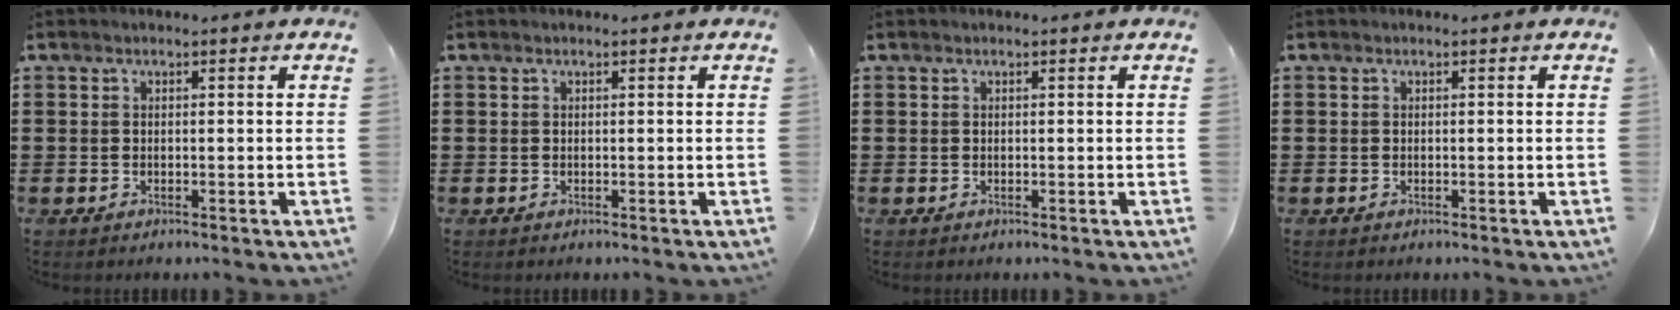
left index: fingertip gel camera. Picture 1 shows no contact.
{"total": 0.0}
{"total": 0.0}
{"total": 0.0}